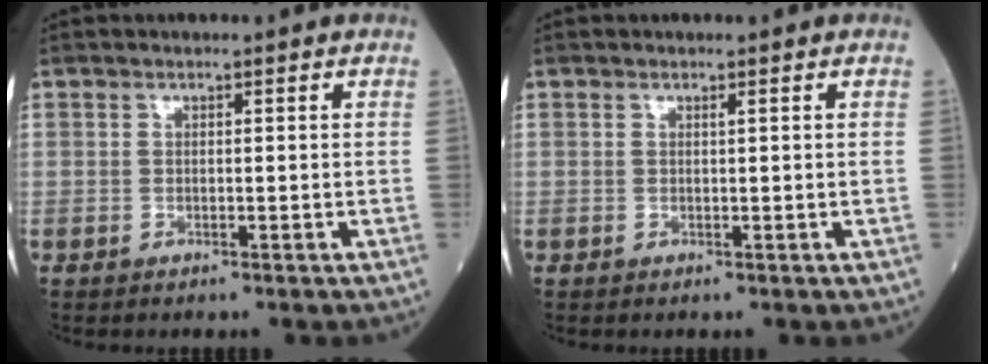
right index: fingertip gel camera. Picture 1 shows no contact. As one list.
[{"total": 0.0}]